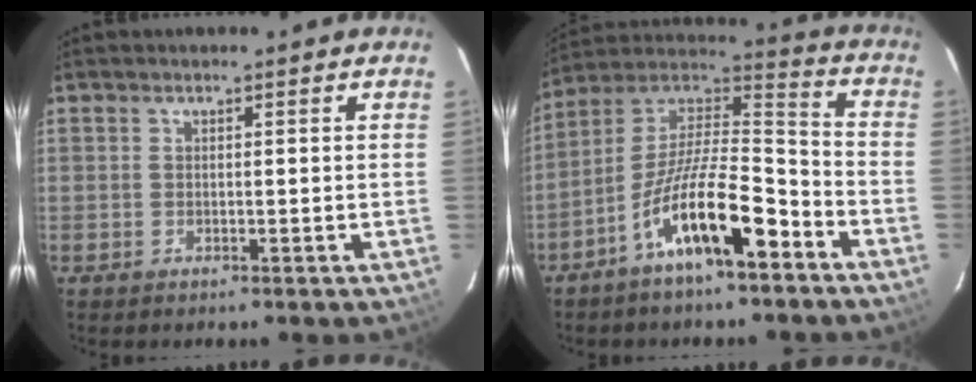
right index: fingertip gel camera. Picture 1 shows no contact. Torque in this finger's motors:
{"motor_torque": [1.14, -1.00, 1.05, 0.21]}